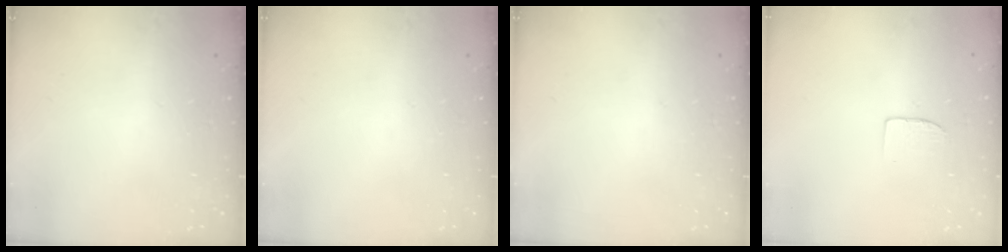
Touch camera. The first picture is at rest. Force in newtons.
{"total": 0.0}
{"total": 0.0}
{"total": 3.7, "press": 3.7, "slide": 0.3}